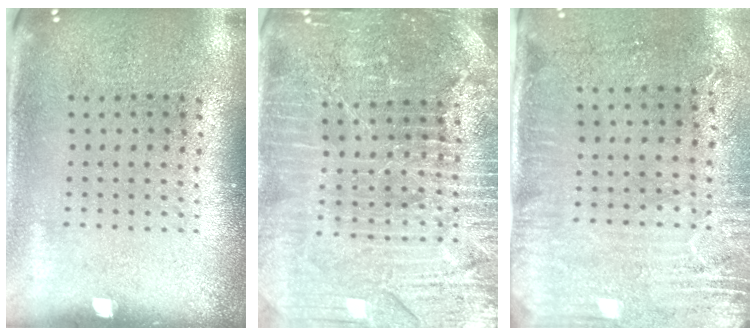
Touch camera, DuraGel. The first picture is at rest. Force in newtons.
{"total": 4.9, "press": 4.5, "slide": 1.8}
{"total": 3.0, "press": 2.4, "slide": 1.7}